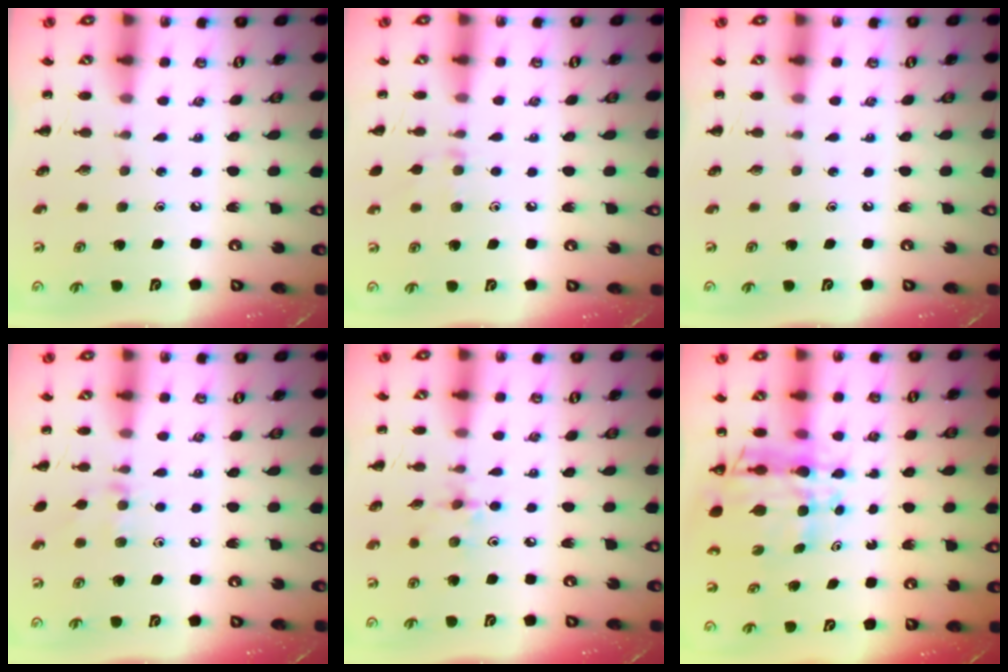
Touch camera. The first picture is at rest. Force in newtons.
{"total": 6.4, "press": 6.0, "slide": 2.3}
{"total": 0.0}
{"total": 7.3, "press": 7.0, "slide": 1.8}
{"total": 2.4, "press": 2.4, "slide": 0.5}
{"total": 9.1, "press": 8.5, "slide": 3.2}